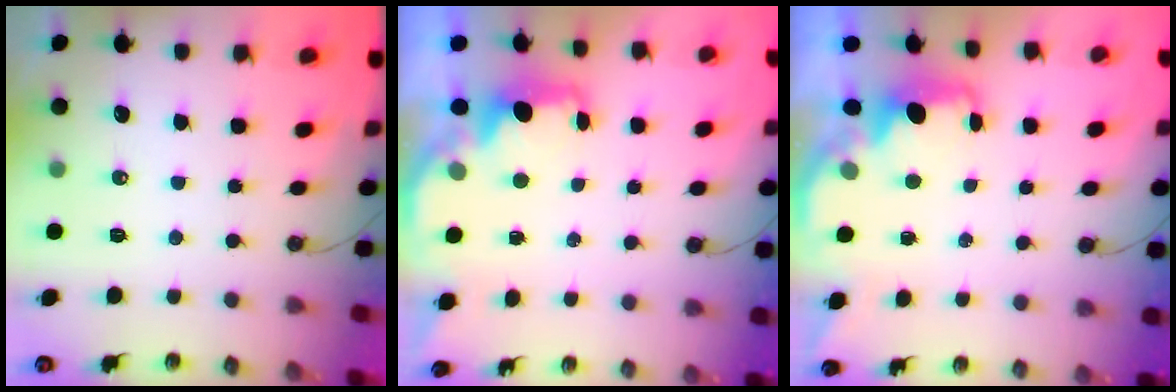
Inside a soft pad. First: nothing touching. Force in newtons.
{"total": 2.5, "press": 2.4, "slide": 0.8}
{"total": 2.1, "press": 1.9, "slide": 0.8}